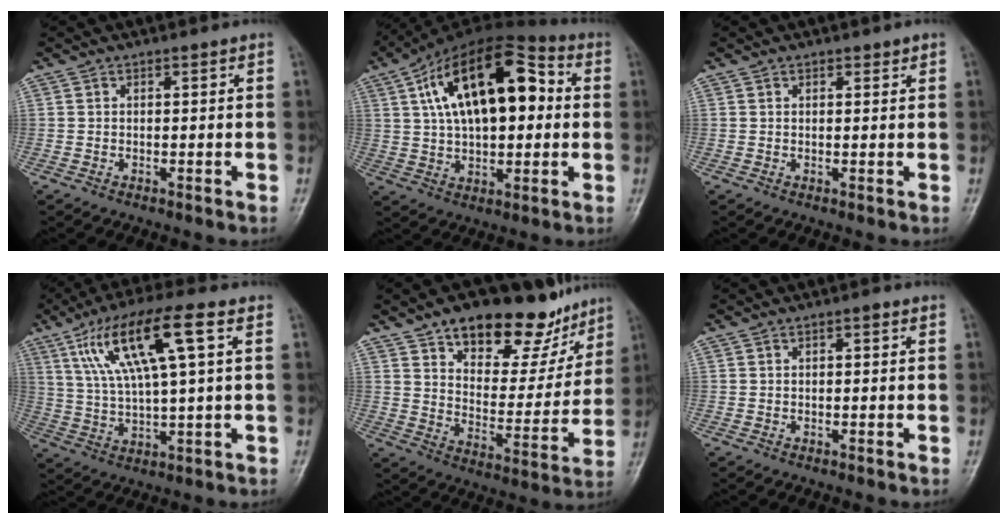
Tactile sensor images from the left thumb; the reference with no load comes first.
{"total": 21.2, "force": [4.7, 11.0, 17.5], "torque": [-0.267, 0.020, 0.066]}
{"total": 0.9, "force": [0.7, 0.4, 0.3], "torque": [0.002, -0.004, 0.008]}
{"total": 14.8, "force": [5.5, 3.1, 13.3], "torque": [-0.263, 0.006, 0.103]}
{"total": 20.9, "force": [14.1, 10.4, 11.4], "torque": [-0.104, -0.062, 0.214]}
{"total": 0.8, "force": [0.2, 0.3, 0.7], "torque": [-0.007, 0.003, 0.002]}